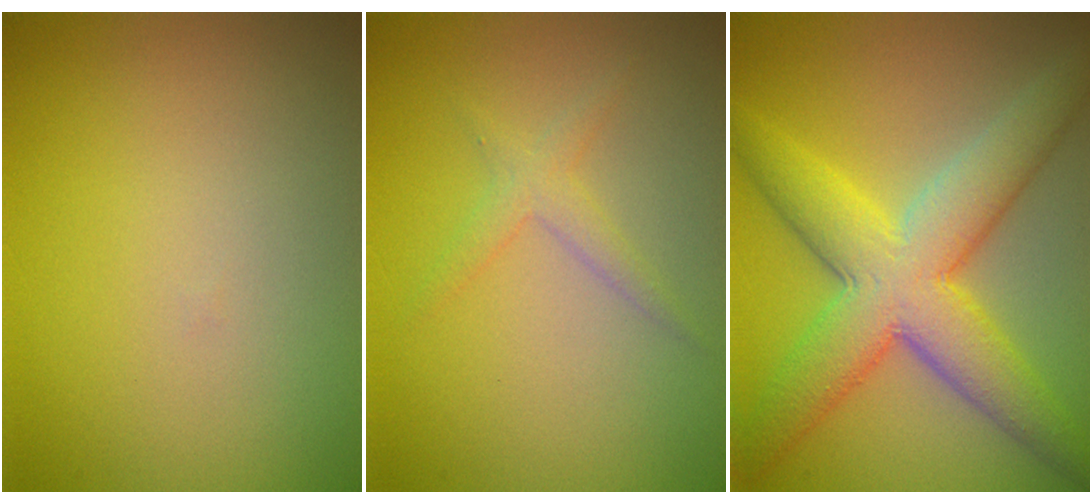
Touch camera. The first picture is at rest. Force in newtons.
{"total": 1.6, "press": 1.6, "slide": 0.1}
{"total": 8.5, "press": 8.5, "slide": 0.3}